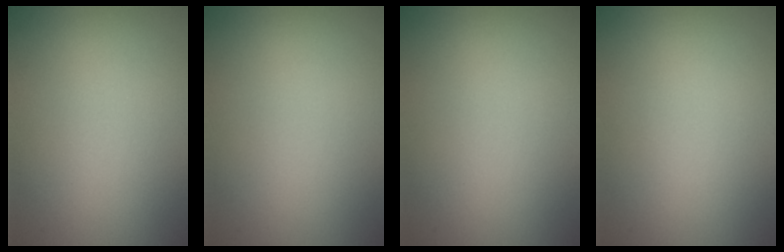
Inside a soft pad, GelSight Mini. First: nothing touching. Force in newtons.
{"total": 0.0}
{"total": 0.0}
{"total": 0.0}